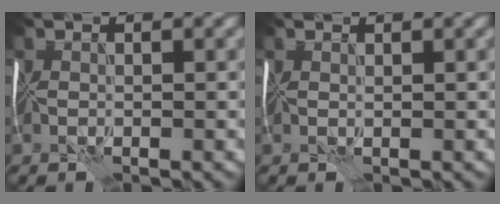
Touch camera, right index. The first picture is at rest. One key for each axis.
{"total": 1.0, "fx": 0.9, "fy": 0.2, "fz": 0.3, "tx": -0.004, "ty": 0.004, "tz": 0.014}